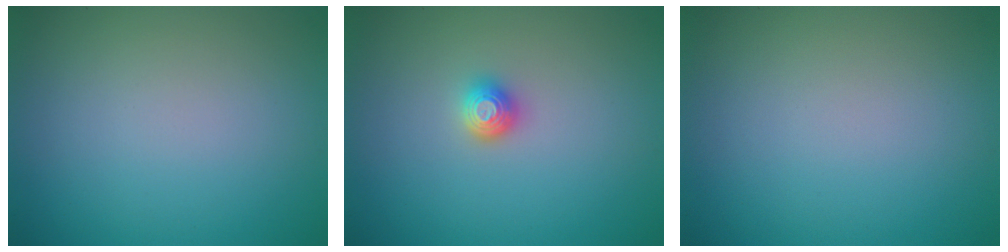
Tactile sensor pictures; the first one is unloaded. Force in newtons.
{"total": 1.4, "press": 1.2, "slide": 0.6}
{"total": 0.0}